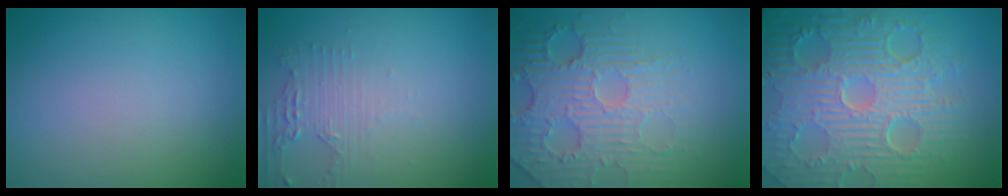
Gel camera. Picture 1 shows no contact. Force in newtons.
{"total": 2.1, "press": 1.6, "slide": 1.4}
{"total": 4.5, "press": 4.2, "slide": 1.6}
{"total": 11.8, "press": 7.5, "slide": 9.0}